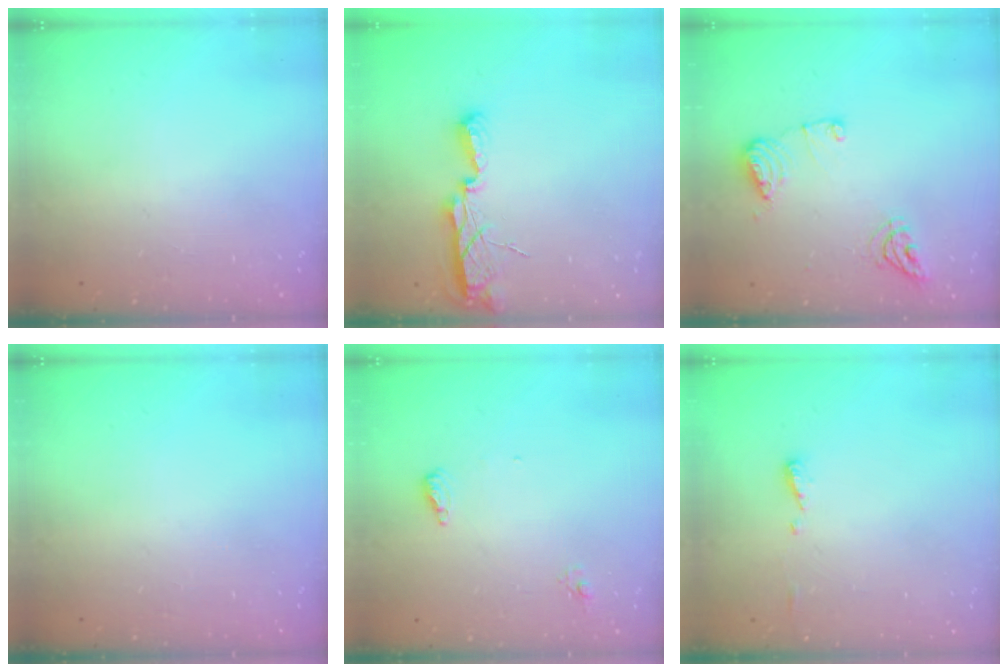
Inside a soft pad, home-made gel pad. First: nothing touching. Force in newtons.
{"total": 7.5, "press": 7.5, "slide": 0.8}
{"total": 9.4, "press": 9.4, "slide": 0.3}
{"total": 0.0}
{"total": 6.5, "press": 6.4, "slide": 1.1}
{"total": 4.9, "press": 4.9, "slide": 0.6}